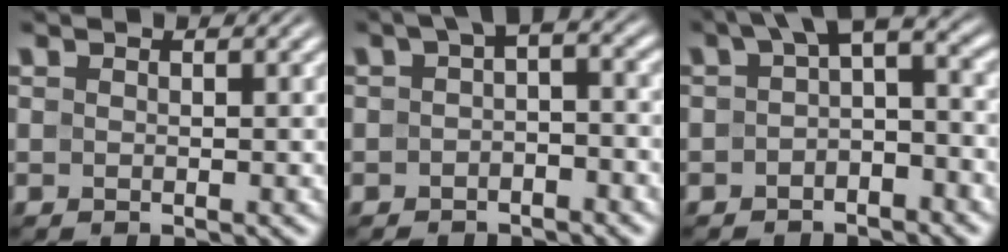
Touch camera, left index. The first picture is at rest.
{"total": 3.3, "force": [-1.0, 1.7, 2.7], "torque": [-0.030, 0.010, -0.026]}
{"total": 4.7, "force": [-0.3, 2.4, 4.1], "torque": [-0.047, 0.015, -0.019]}